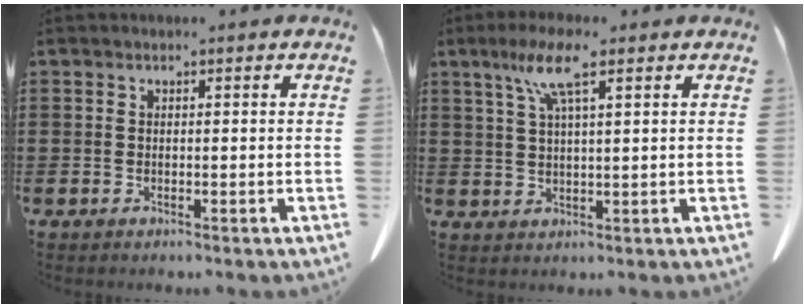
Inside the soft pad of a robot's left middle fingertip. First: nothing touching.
{"total": 6.7, "force": [3.6, 0.9, 5.5], "torque": [-0.118, 0.010, 0.061]}